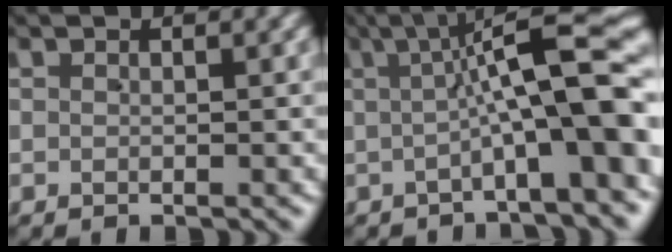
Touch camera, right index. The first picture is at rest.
{"total": 8.7, "force": [0.5, 1.5, 8.5], "torque": [-0.097, 0.023, -0.001]}